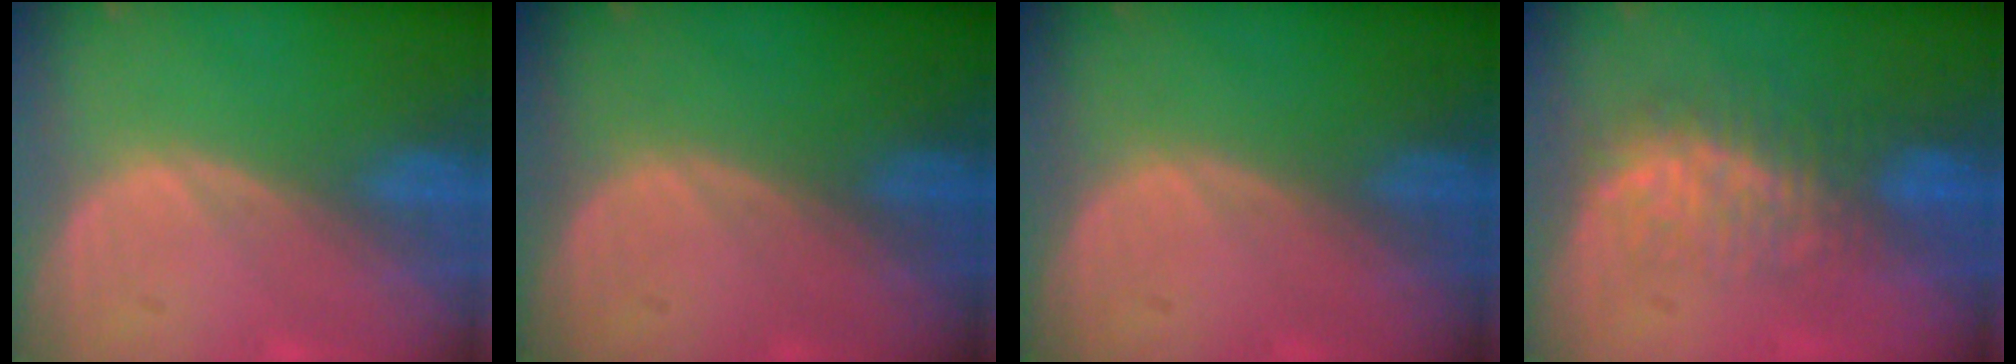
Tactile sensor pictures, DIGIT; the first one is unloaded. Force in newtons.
{"total": 0.0}
{"total": 0.0}
{"total": 7.6, "press": 7.1, "slide": 2.9}